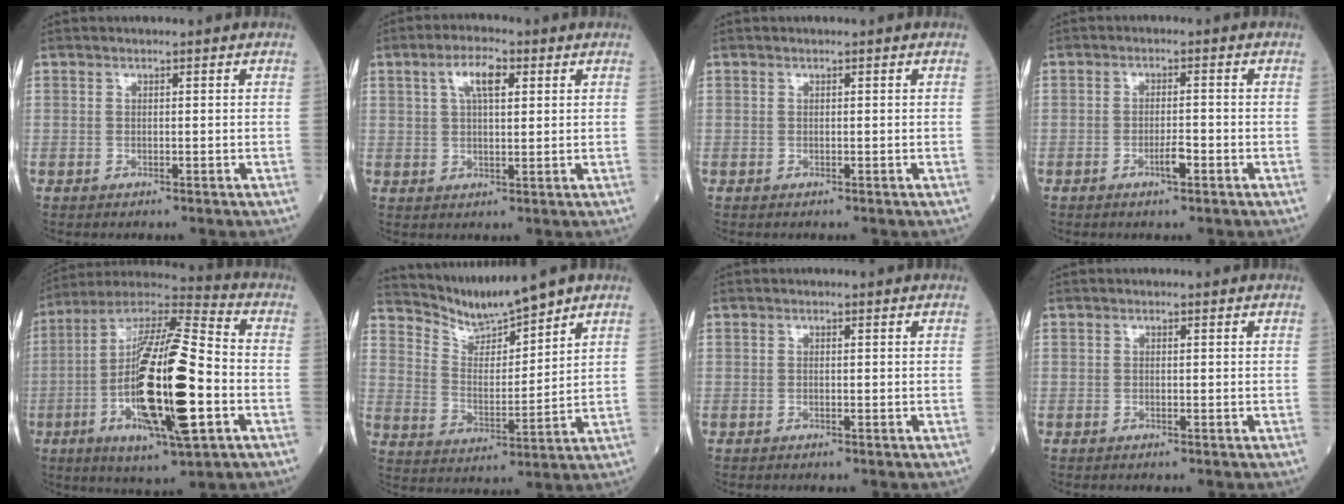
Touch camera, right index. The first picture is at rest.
{"total": 5.9, "force": [2.4, 2.0, 5.0], "torque": [-0.100, 0.011, 0.045]}
{"total": 0.0}
{"total": 2.7, "force": [-1.3, 0.5, 2.3], "torque": [-0.044, -0.001, -0.021]}
{"total": 23.5, "force": [-4.9, 4.2, 22.6], "torque": [-0.441, -0.015, -0.087]}
{"total": 8.3, "force": [8.1, -0.4, 2.0], "torque": [-0.053, 0.000, 0.167]}
{"total": 0.0}
{"total": 0.0}